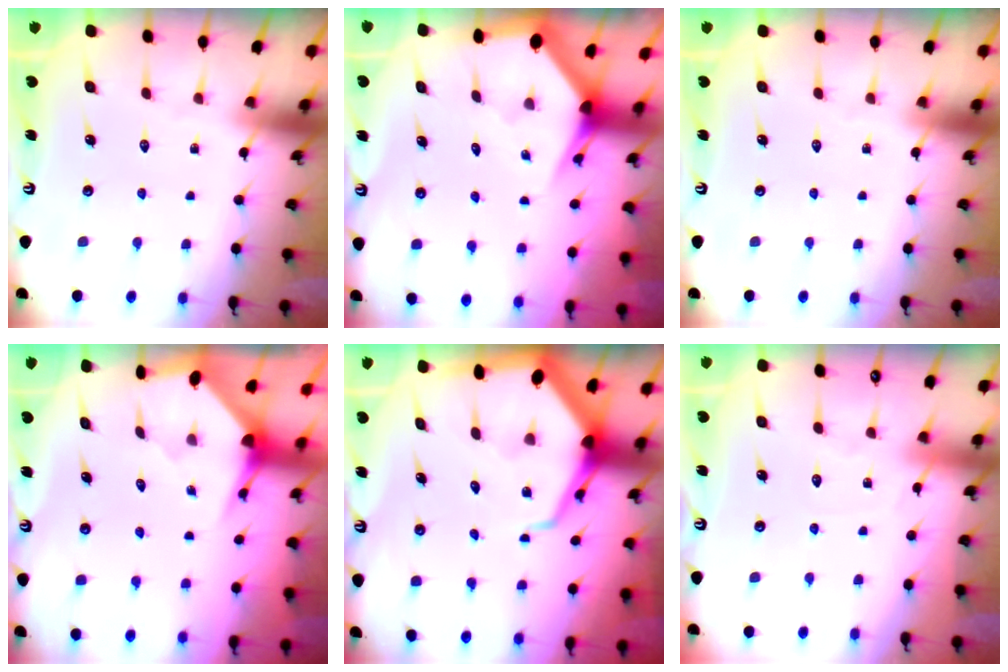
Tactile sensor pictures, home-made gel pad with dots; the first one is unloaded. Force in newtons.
{"total": 2.9, "press": 2.9, "slide": 0.2}
{"total": 0.0}
{"total": 3.2, "press": 3.2, "slide": 0.1}
{"total": 9.7, "press": 9.6, "slide": 1.2}
{"total": 2.7, "press": 2.7, "slide": 0.3}